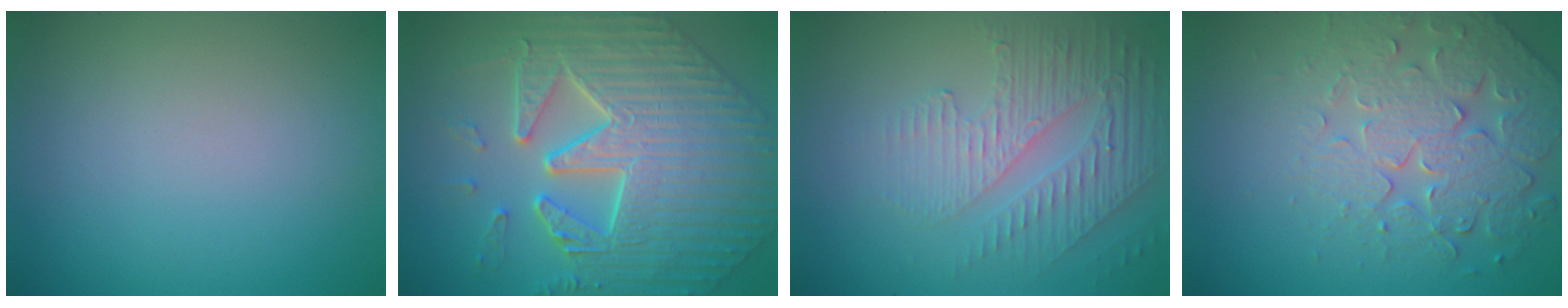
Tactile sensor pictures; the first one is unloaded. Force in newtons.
{"total": 8.9, "press": 7.2, "slide": 5.3}
{"total": 5.0, "press": 3.1, "slide": 3.9}
{"total": 4.8, "press": 4.7, "slide": 1.1}